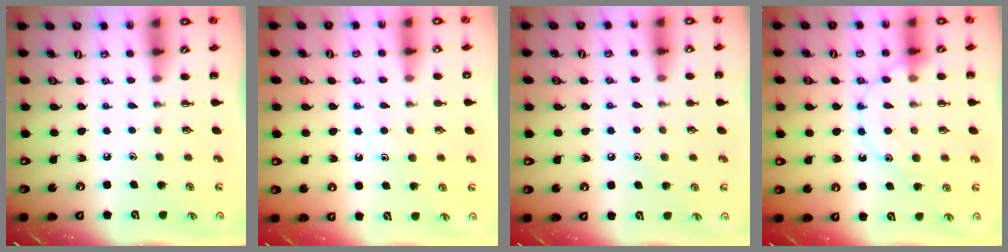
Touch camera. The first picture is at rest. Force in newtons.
{"total": 8.6, "press": 8.5, "slide": 0.9}
{"total": 8.6, "press": 8.3, "slide": 1.9}
{"total": 12.5, "press": 12.5, "slide": 0.9}